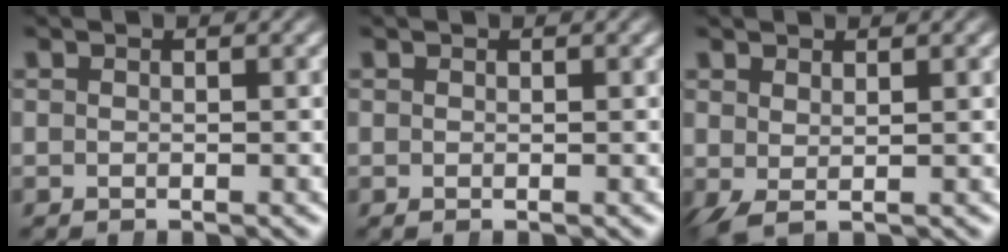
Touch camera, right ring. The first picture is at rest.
{"total": 0.0}
{"total": 0.9, "force": [0.5, 0.1, 0.8], "torque": [-0.017, -0.012, 0.022]}